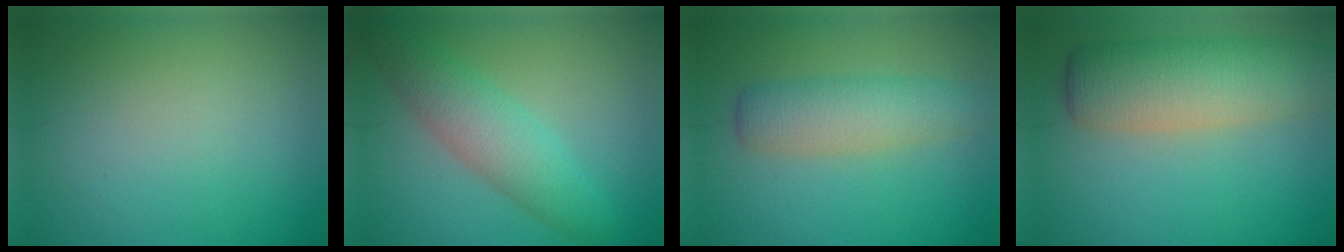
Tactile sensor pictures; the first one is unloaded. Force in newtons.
{"total": 4.7, "press": 4.7, "slide": 0.1}
{"total": 4.1, "press": 4.1, "slide": 0.2}
{"total": 7.3, "press": 7.3, "slide": 0.4}